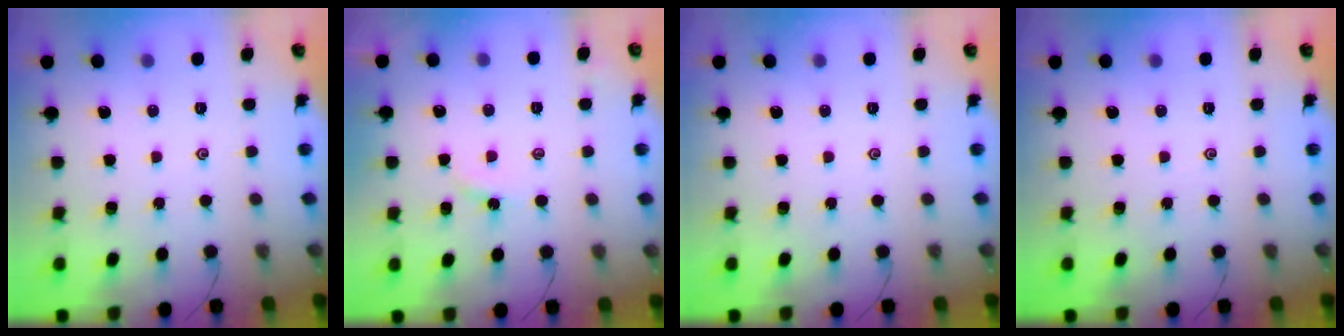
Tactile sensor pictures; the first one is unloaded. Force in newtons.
{"total": 3.0, "press": 2.9, "slide": 0.5}
{"total": 0.0}
{"total": 0.0}